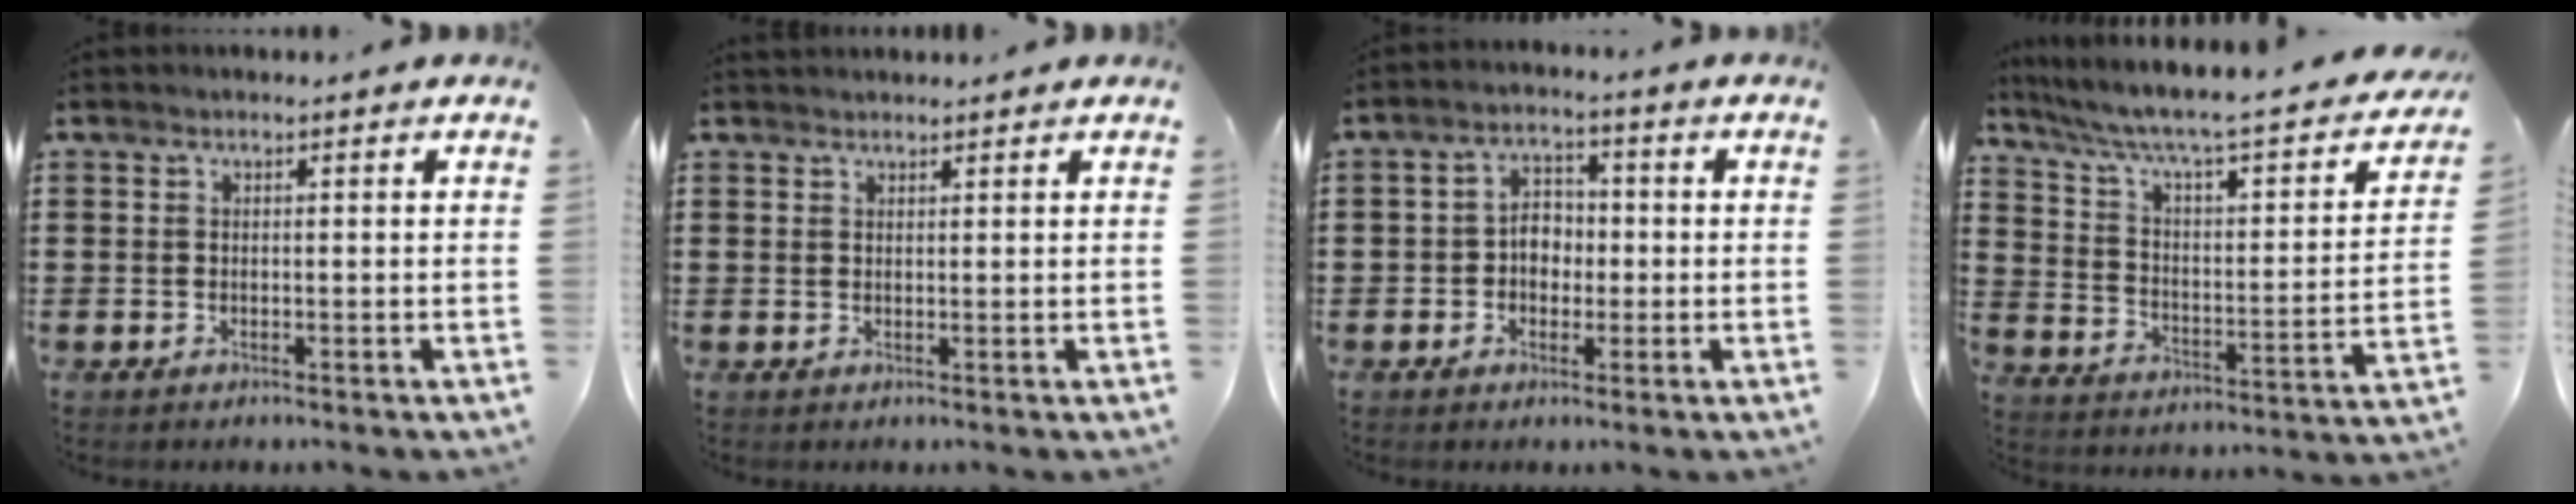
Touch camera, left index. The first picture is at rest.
{"total": 1.1, "force": [1.1, 0.1, 0.0], "torque": [-0.002, 0.000, 0.022]}
{"total": 4.1, "force": [-0.7, 3.1, 2.5], "torque": [-0.048, 0.007, -0.020]}
{"total": 5.3, "force": [3.4, 0.7, 3.9], "torque": [-0.094, -0.036, 0.047]}